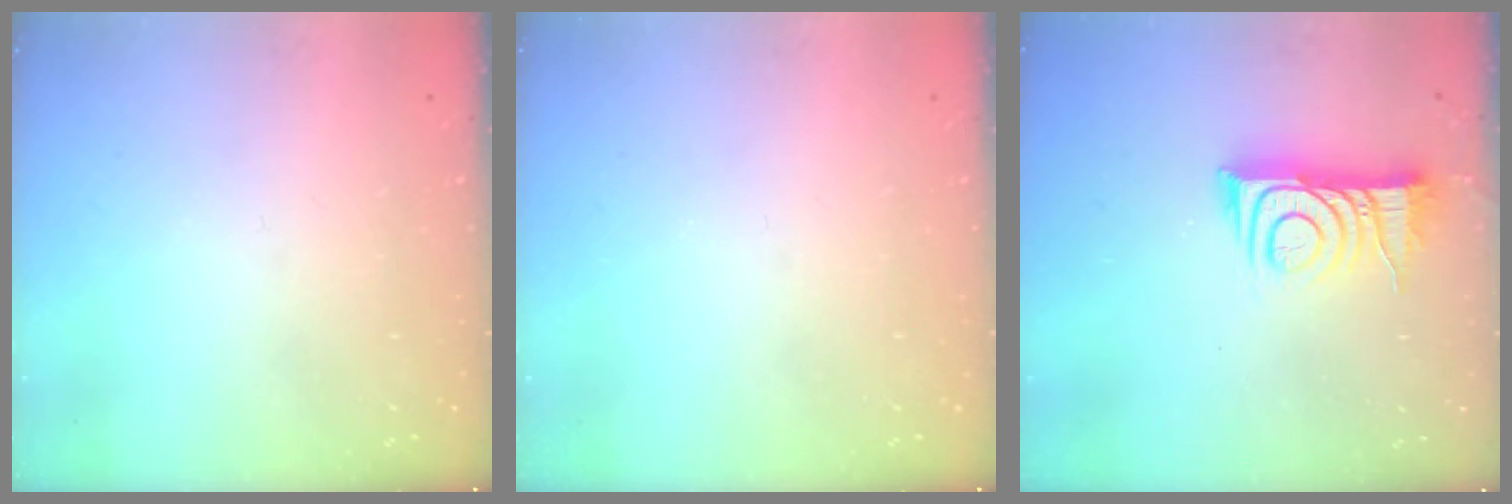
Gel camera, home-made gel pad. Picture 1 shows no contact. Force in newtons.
{"total": 0.0}
{"total": 10.8, "press": 10.8, "slide": 0.2}